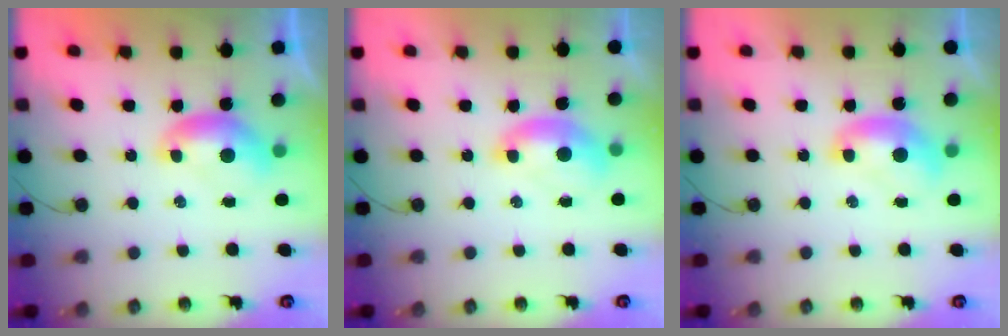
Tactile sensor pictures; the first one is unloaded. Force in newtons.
{"total": 1.5, "press": 1.4, "slide": 0.6}
{"total": 1.2, "press": 1.2, "slide": 0.0}